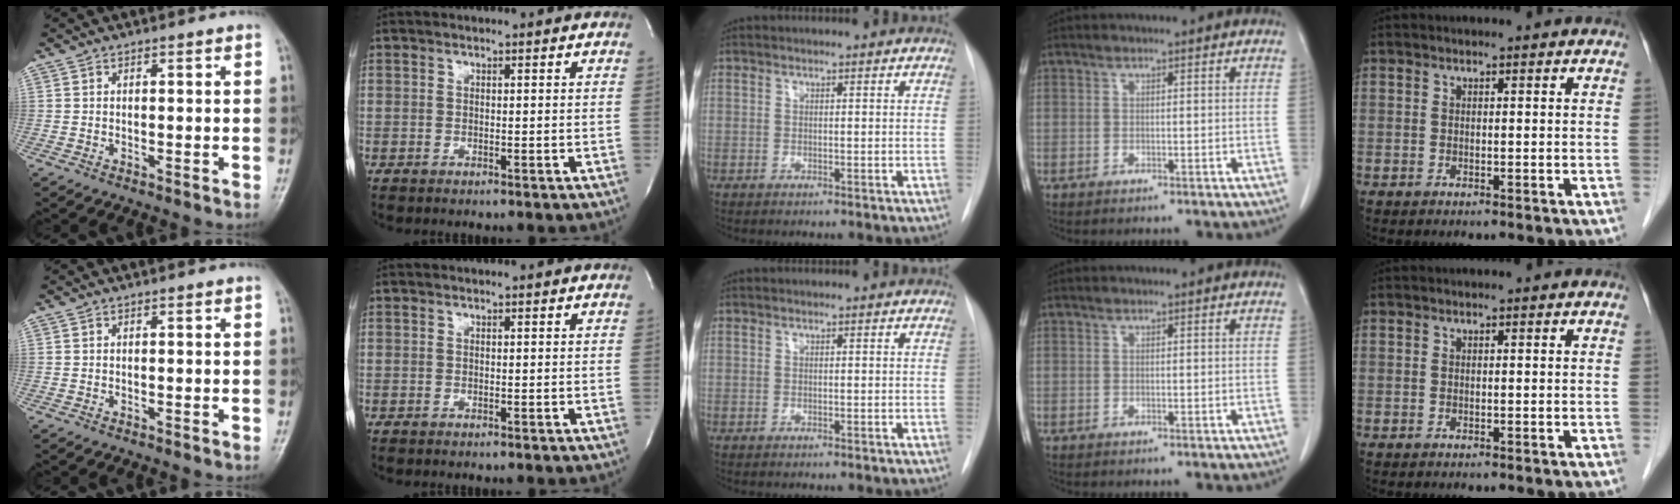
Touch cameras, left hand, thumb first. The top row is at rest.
{}